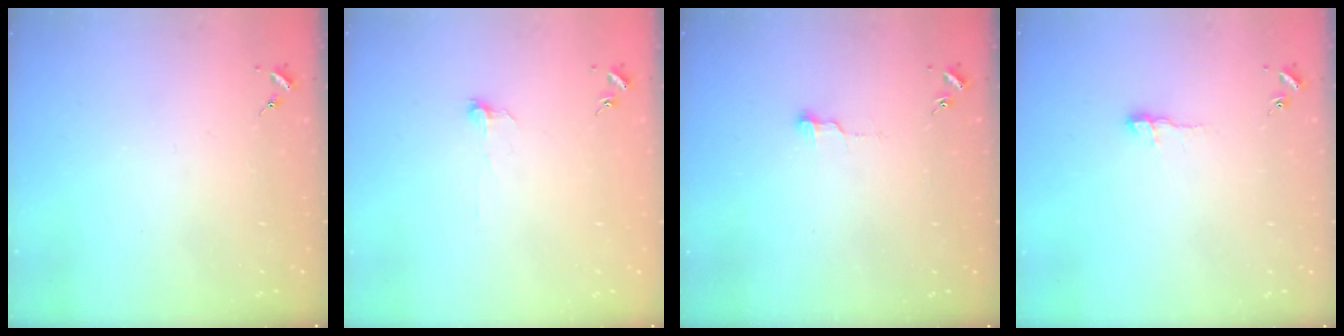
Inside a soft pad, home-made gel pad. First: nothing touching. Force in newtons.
{"total": 3.3, "press": 3.3, "slide": 0.3}
{"total": 3.6, "press": 3.6, "slide": 0.3}
{"total": 5.7, "press": 5.6, "slide": 0.6}